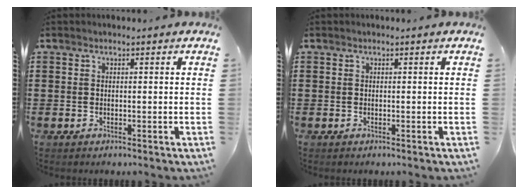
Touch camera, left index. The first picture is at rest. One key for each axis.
{"total": 0.0}